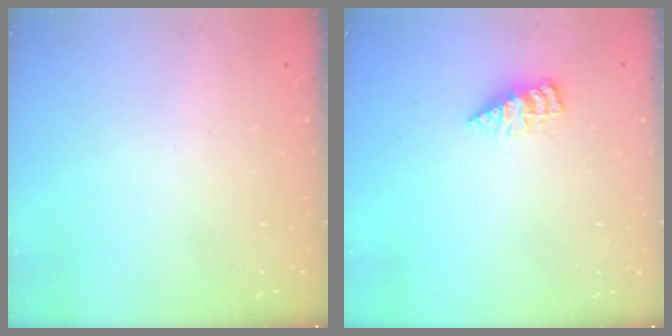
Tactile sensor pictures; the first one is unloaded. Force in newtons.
{"total": 2.4, "press": 2.4, "slide": 0.3}